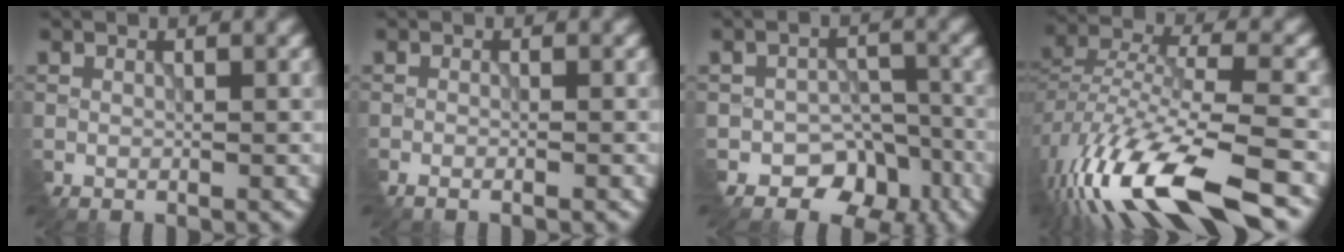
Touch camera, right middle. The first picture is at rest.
{"total": 1.3, "force": [-1.1, 0.0, 0.7], "torque": [-0.017, -0.004, -0.021]}
{"total": 6.6, "force": [-5.0, 4.1, 1.5], "torque": [0.008, 0.000, -0.073]}
{"total": 12.9, "force": [-8.6, 3.5, 9.0], "torque": [-0.190, -0.010, -0.159]}